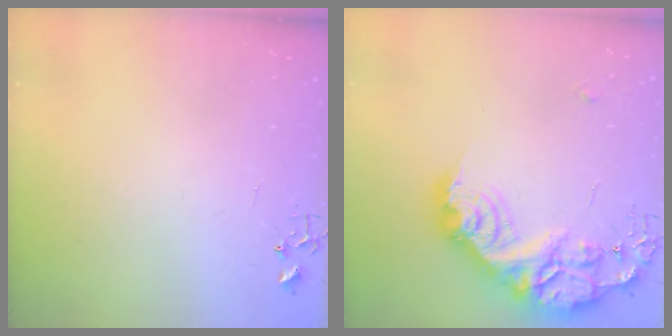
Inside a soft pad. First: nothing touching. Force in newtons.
{"total": 24.7, "press": 24.6, "slide": 2.0}